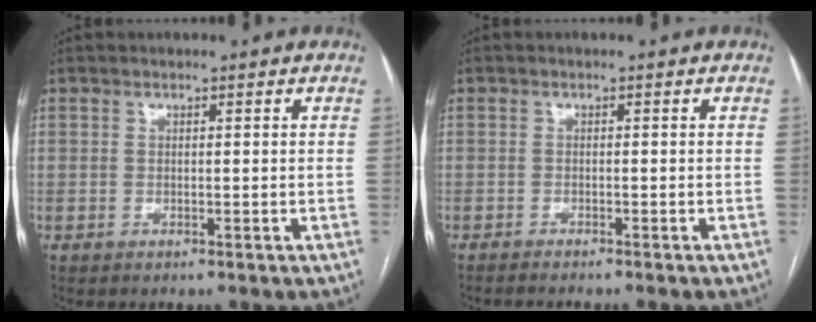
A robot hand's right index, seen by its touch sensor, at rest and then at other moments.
{"total": 3.5, "force": [-3.0, 0.0, 1.7], "torque": [-0.017, -0.002, -0.041]}